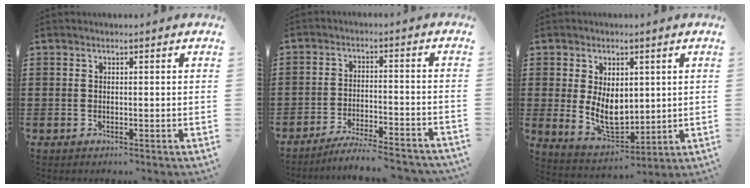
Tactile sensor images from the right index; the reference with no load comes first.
{"total": 4.9, "force": [-4.7, -0.2, 1.5], "torque": [-0.028, -0.007, -0.092]}
{"total": 7.9, "force": [0.5, 5.3, 5.8], "torque": [-0.109, 0.004, 0.011]}